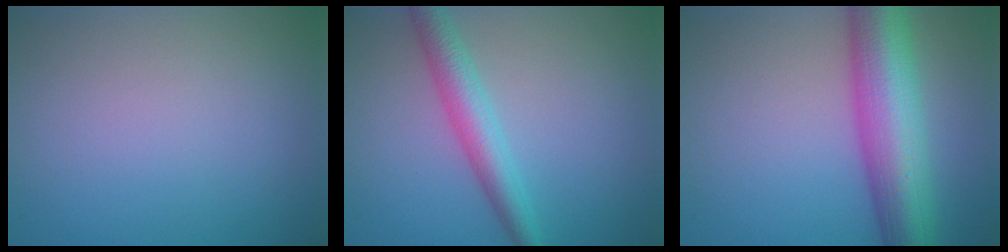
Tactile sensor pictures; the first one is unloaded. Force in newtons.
{"total": 3.9, "press": 3.9, "slide": 0.1}
{"total": 10.2, "press": 10.2, "slide": 0.3}